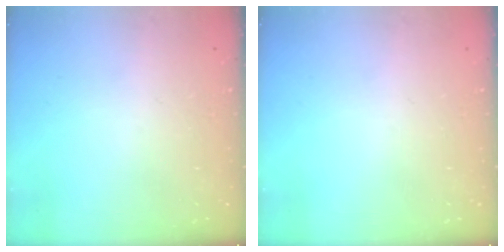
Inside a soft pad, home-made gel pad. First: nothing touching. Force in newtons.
{"total": 0.0}